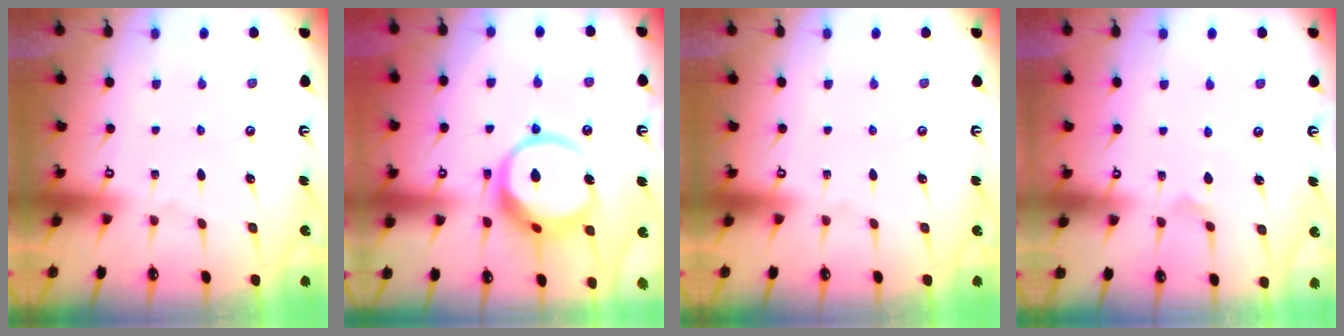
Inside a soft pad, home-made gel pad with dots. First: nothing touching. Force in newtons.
{"total": 13.8, "press": 13.7, "slide": 1.7}
{"total": 0.0}
{"total": 3.9, "press": 3.9, "slide": 0.5}